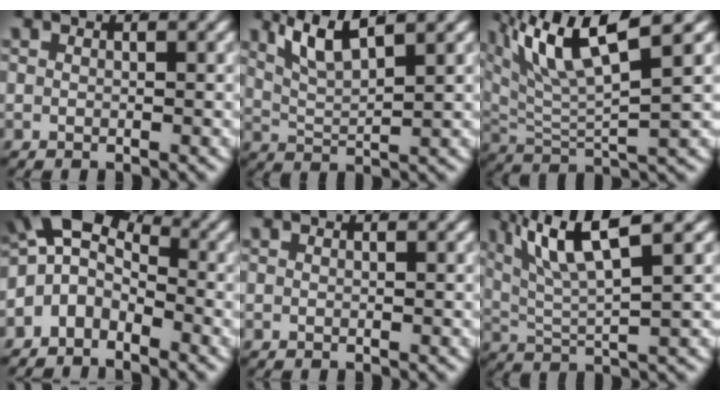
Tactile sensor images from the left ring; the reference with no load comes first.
{"total": 4.8, "force": [2.7, 1.8, 3.4], "torque": [-0.077, -0.009, 0.054]}
{"total": 8.9, "force": [4.0, 4.4, 6.7], "torque": [-0.131, 0.018, 0.060]}
{"total": 10.4, "force": [0.5, 8.7, 5.8], "torque": [-0.116, -0.025, -0.003]}
{"total": 0.0}
{"total": 6.3, "force": [3.5, 1.7, 5.0], "torque": [-0.109, -0.001, 0.067]}